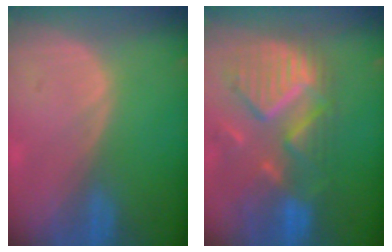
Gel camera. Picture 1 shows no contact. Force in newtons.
{"total": 11.7, "press": 10.3, "slide": 5.6}